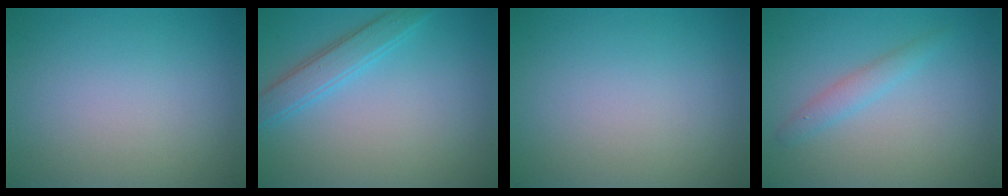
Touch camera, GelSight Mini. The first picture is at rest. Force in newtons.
{"total": 2.8, "press": 2.8, "slide": 0.1}
{"total": 0.0}
{"total": 1.6, "press": 1.6, "slide": 0.1}